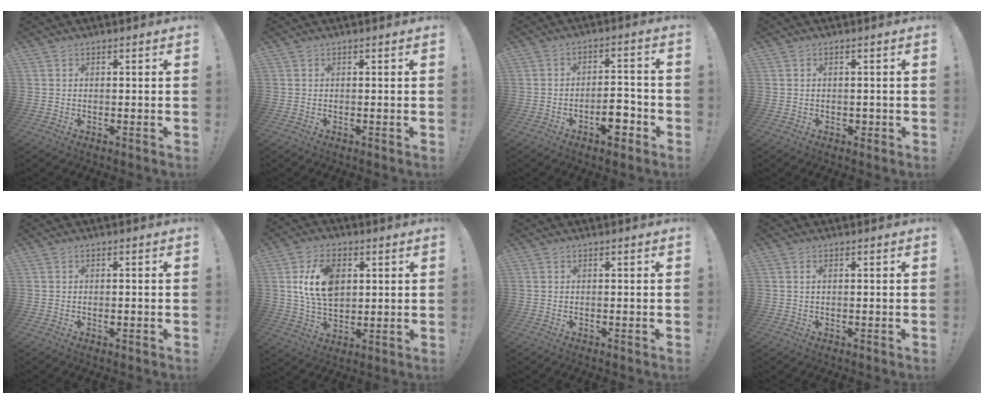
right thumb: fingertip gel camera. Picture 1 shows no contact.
{"total": 0.0}
{"total": 7.5, "force": [-3.8, 3.8, 5.3], "torque": [-0.057, 0.024, -0.063]}
{"total": 1.3, "force": [-0.2, 1.1, 0.5], "torque": [0.000, -0.001, -0.006]}
{"total": 0.5, "force": [0.1, 0.4, 0.3], "torque": [-0.005, 0.000, 0.001]}
{"total": 14.4, "force": [3.6, 9.6, 10.1], "torque": [-0.187, 0.006, 0.068]}
{"total": 0.0}
{"total": 1.3, "force": [0.4, 0.6, 1.1], "torque": [-0.028, 0.005, 0.007]}